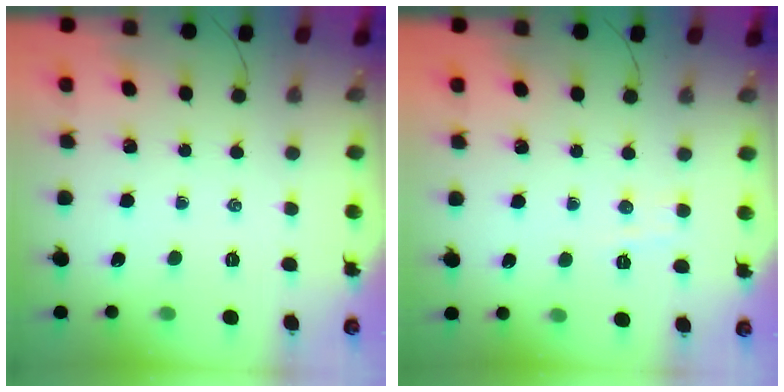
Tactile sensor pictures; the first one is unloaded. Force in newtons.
{"total": 3.4, "press": 3.2, "slide": 0.9}